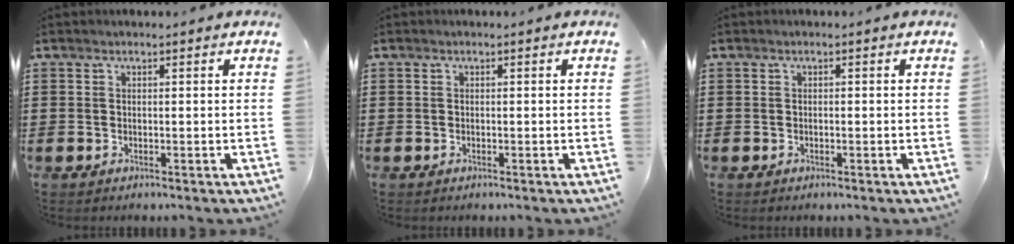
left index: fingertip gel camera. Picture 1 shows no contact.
{"total": 0.0}
{"total": 0.0}